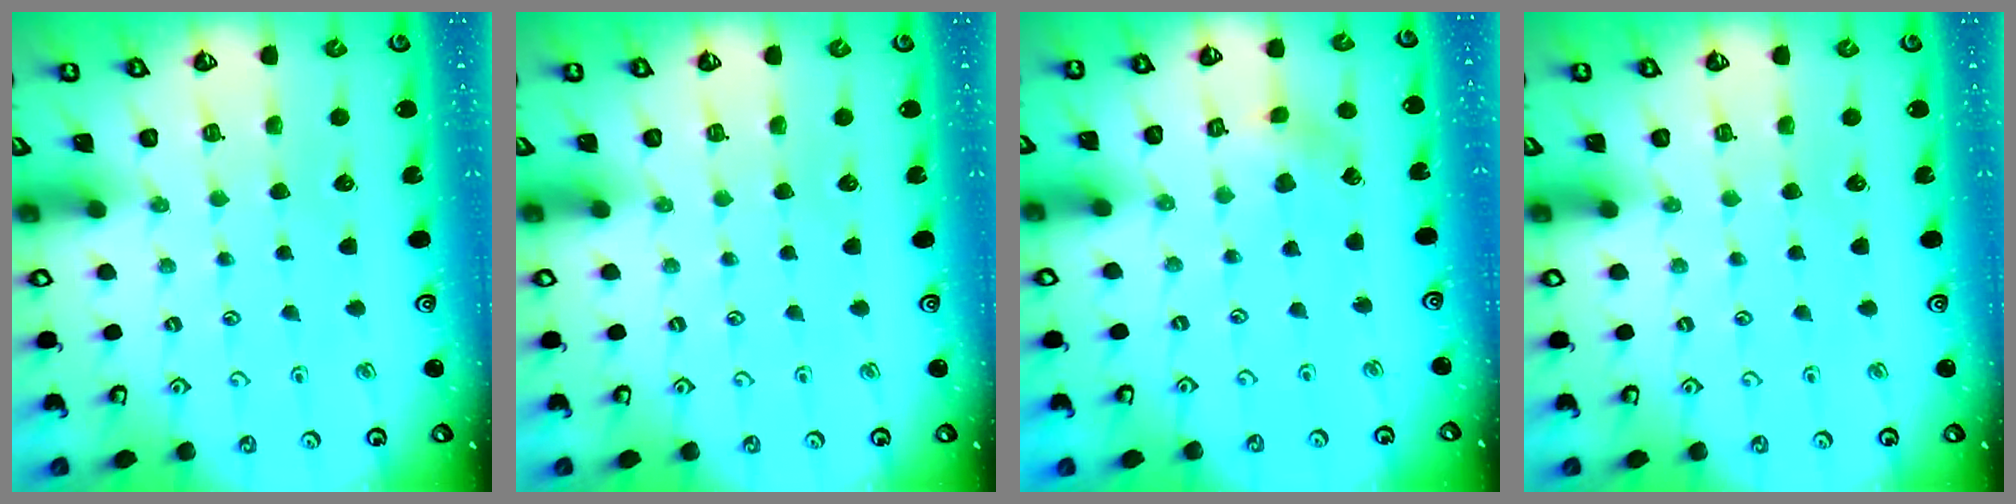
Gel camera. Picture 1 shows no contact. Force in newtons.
{"total": 0.0}
{"total": 3.5, "press": 3.5, "slide": 0.2}
{"total": 0.0}